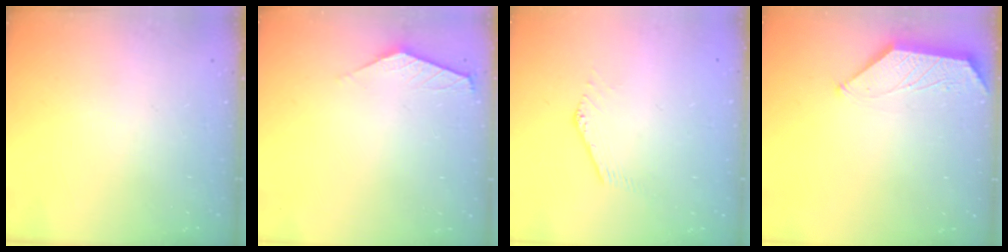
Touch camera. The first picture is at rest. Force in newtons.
{"total": 1.5, "press": 1.4, "slide": 0.4}
{"total": 0.7, "press": 0.6, "slide": 0.2}
{"total": 0.8, "press": 0.7, "slide": 0.1}